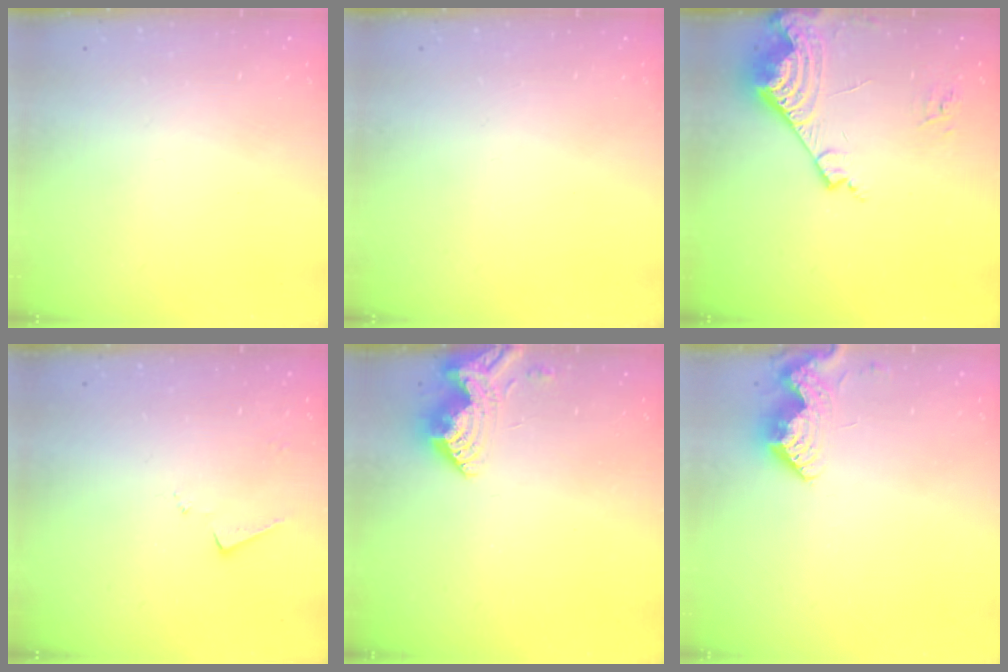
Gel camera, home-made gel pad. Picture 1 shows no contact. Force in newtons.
{"total": 0.0}
{"total": 14.7, "press": 14.7, "slide": 1.4}
{"total": 7.4, "press": 7.4, "slide": 0.2}
{"total": 7.5, "press": 7.5, "slide": 0.6}
{"total": 8.3, "press": 8.3, "slide": 0.6}